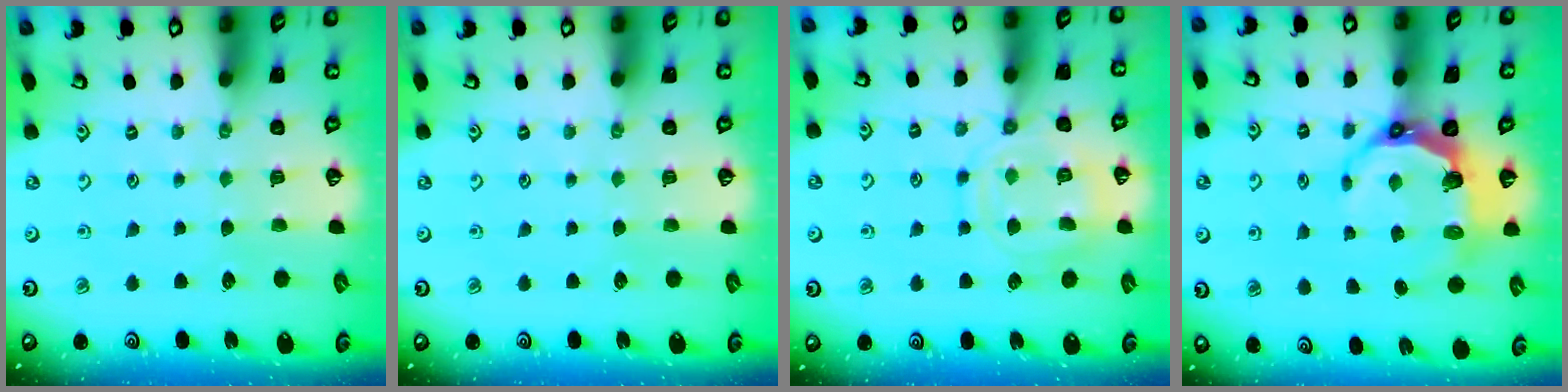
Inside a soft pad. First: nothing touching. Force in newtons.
{"total": 0.0}
{"total": 13.4, "press": 13.4, "slide": 1.2}
{"total": 7.3, "press": 5.9, "slide": 4.3}